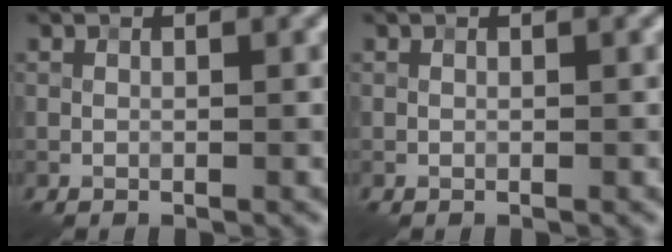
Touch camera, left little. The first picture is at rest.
{"total": 0.0}